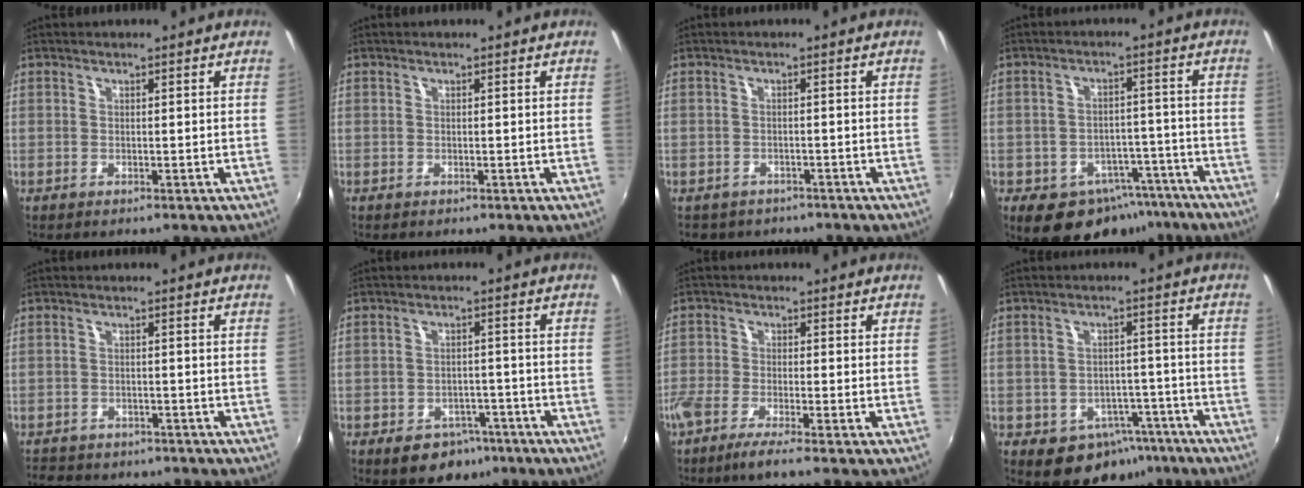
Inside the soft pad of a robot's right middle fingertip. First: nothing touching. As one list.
[{"total": 0.0}, {"total": 4.0, "force": [-2.9, 2.6, 0.9], "torque": [-0.028, -0.014, -0.040]}, {"total": 13.0, "force": [-8.0, 8.8, 5.3], "torque": [-0.095, 0.025, -0.083]}, {"total": 7.3, "force": [-6.1, 3.4, 2.1], "torque": [-0.059, -0.013, -0.092]}, {"total": 7.7, "force": [-4.8, 5.2, 2.9], "torque": [-0.061, 0.007, -0.053]}, {"total": 5.4, "force": [-4.2, 0.1, 3.4], "torque": [-0.086, -0.018, -0.083]}, {"total": 10.5, "force": [-5.8, 7.7, 4.2], "torque": [-0.075, 0.021, -0.053]}]